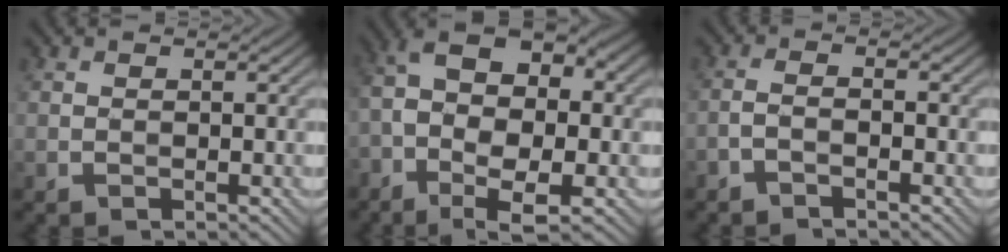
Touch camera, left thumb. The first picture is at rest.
{"total": 12.9, "force": [-2.6, 6.5, 10.8], "torque": [-0.210, 0.008, -0.045]}
{"total": 1.8, "force": [-1.4, 0.3, 1.1], "torque": [-0.021, 0.003, -0.033]}